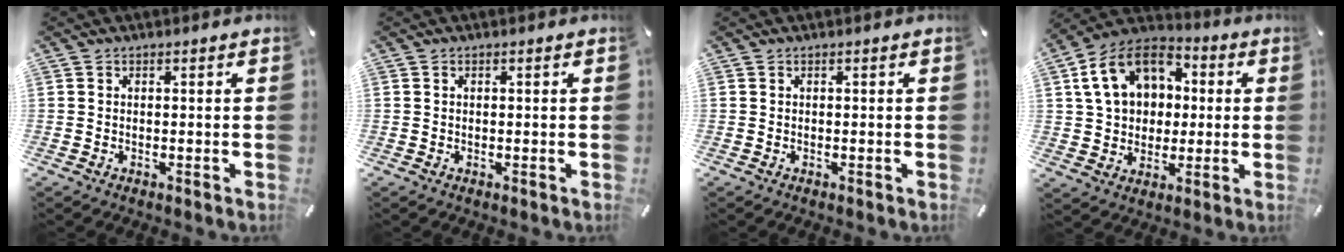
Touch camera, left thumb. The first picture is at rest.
{"total": 0.0}
{"total": 0.0}
{"total": 15.5, "force": [3.4, 12.8, 8.1], "torque": [-0.162, 0.002, 0.068]}